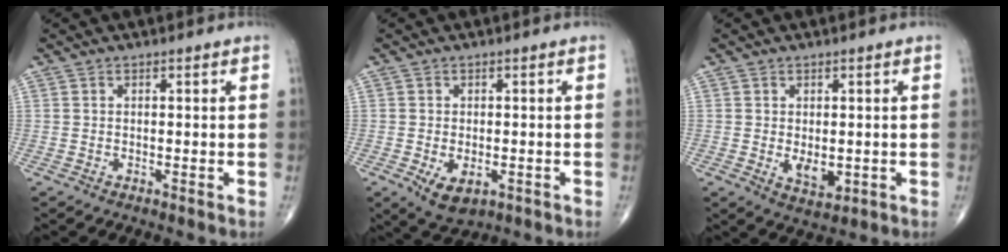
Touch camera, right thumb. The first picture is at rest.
{"total": 5.7, "force": [-1.9, 3.4, 4.2], "torque": [-0.064, -0.003, -0.020]}
{"total": 4.4, "force": [-0.5, 2.7, 3.5], "torque": [-0.045, -0.010, 0.003]}